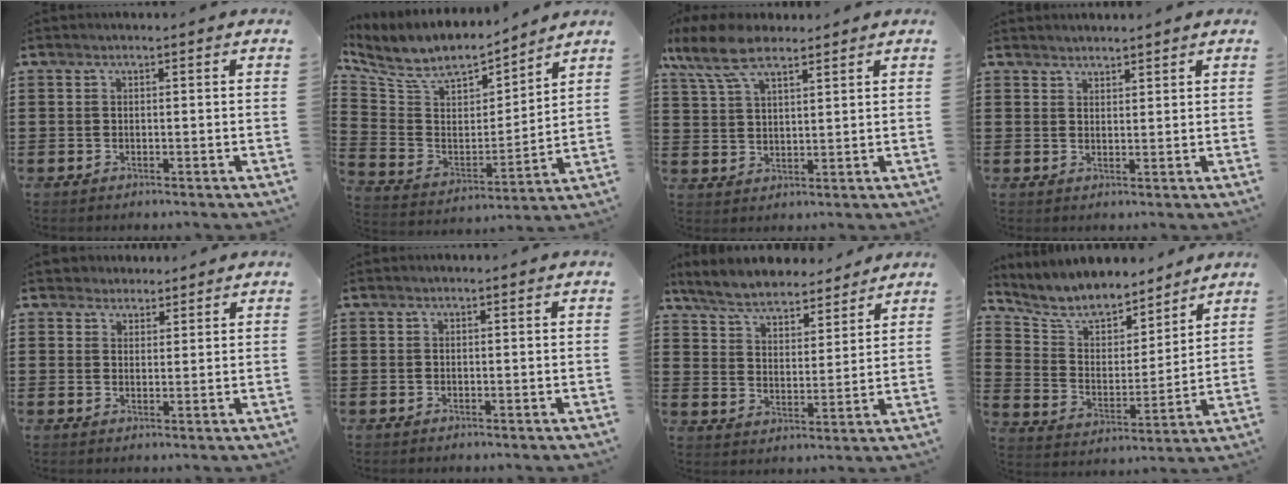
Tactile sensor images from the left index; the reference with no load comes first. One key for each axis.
{"total": 8.5, "fx": 7.1, "fy": 3.3, "fz": 3.3, "tx": -0.103, "ty": -0.041, "tz": 0.122}
{"total": 8.6, "fx": 6.2, "fy": 3.2, "fz": 5.0, "tx": -0.121, "ty": -0.007, "tz": 0.114}
{"total": 1.9, "fx": 1.8, "fy": 0.2, "fz": -0.2, "tx": 0.001, "ty": 0.002, "tz": 0.036}
{"total": 2.6, "fx": 2.3, "fy": 1.3, "fz": -0.2, "tx": -0.006, "ty": 0.008, "tz": 0.044}
{"total": 0.0}
{"total": 6.6, "fx": 6.2, "fy": 1.1, "fz": 1.7, "tx": -0.061, "ty": -0.027, "tz": 0.112}
{"total": 8.2, "fx": 7.5, "fy": 2.4, "fz": 2.1, "tx": -0.081, "ty": -0.048, "tz": 0.134}